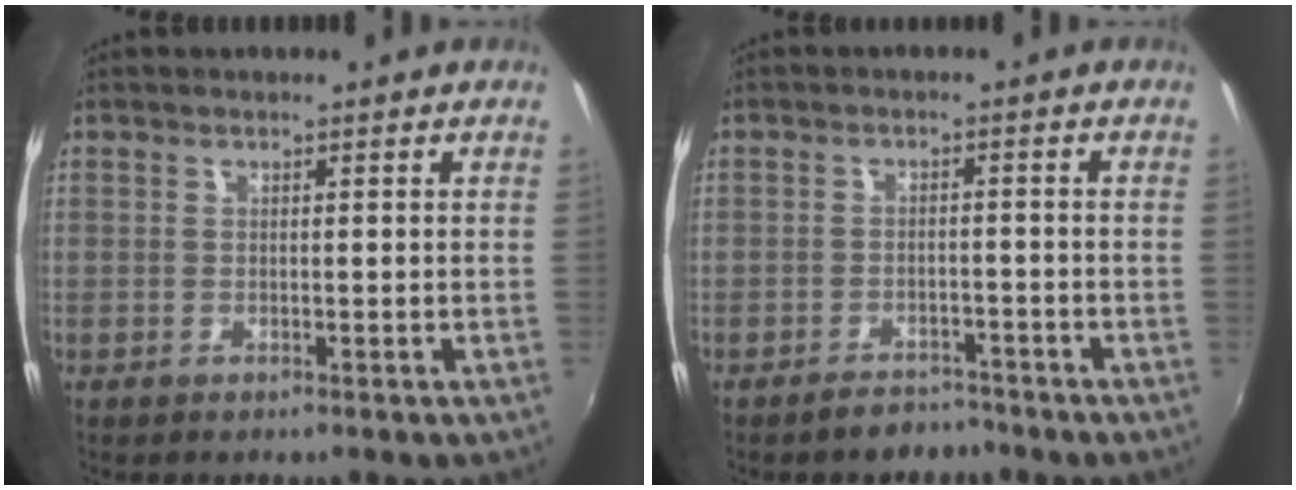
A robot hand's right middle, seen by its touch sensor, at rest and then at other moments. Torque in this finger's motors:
{"motor_torque": [0.64, -0.66, 0.08, 0.12]}